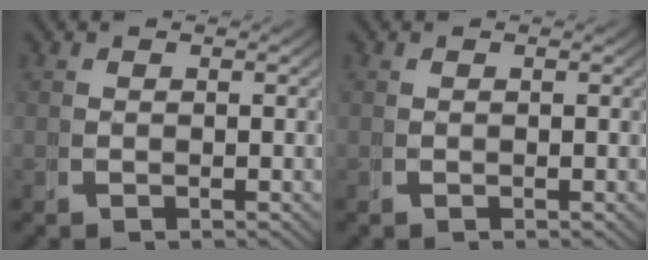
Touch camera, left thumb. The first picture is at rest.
{"total": 0.0}